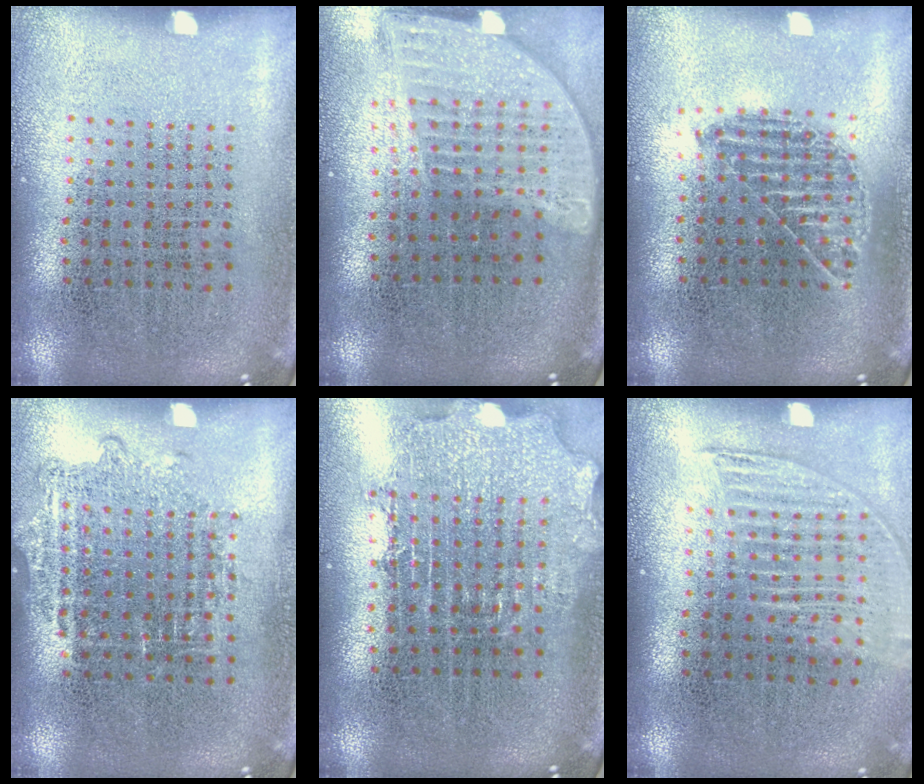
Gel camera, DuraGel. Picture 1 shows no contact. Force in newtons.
{"total": 2.0, "press": 1.6, "slide": 1.2}
{"total": 1.0, "press": 0.9, "slide": 0.2}
{"total": 1.0, "press": 0.9, "slide": 0.4}
{"total": 2.0, "press": 1.6, "slide": 1.2}
{"total": 1.3, "press": 1.2, "slide": 0.6}